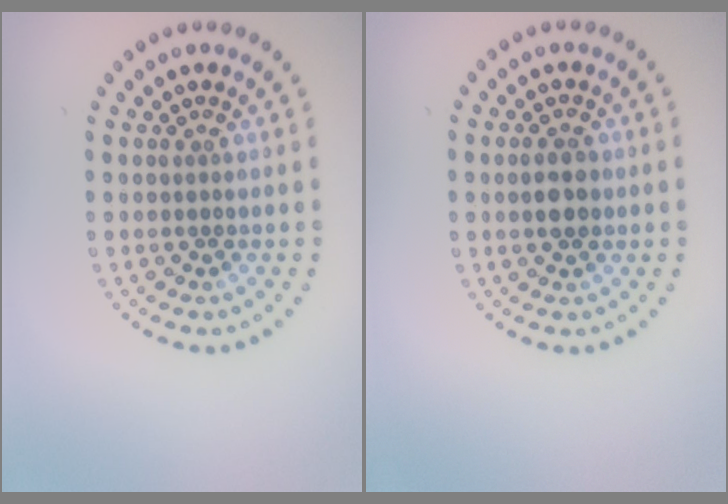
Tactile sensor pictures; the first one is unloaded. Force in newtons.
{"total": 2.7, "press": 2.7, "slide": 0.0}